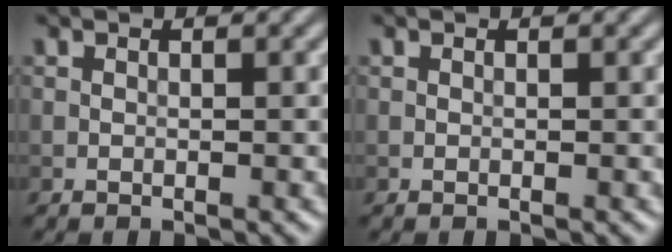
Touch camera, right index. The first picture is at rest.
{"total": 0.0}